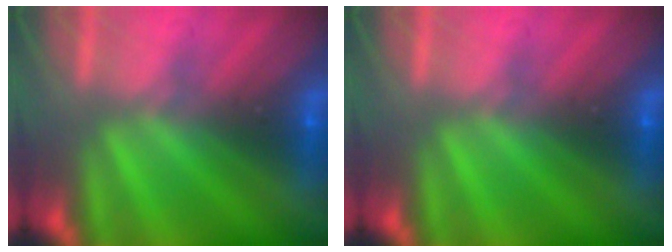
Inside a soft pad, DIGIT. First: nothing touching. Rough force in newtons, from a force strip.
{"total": 0.0}